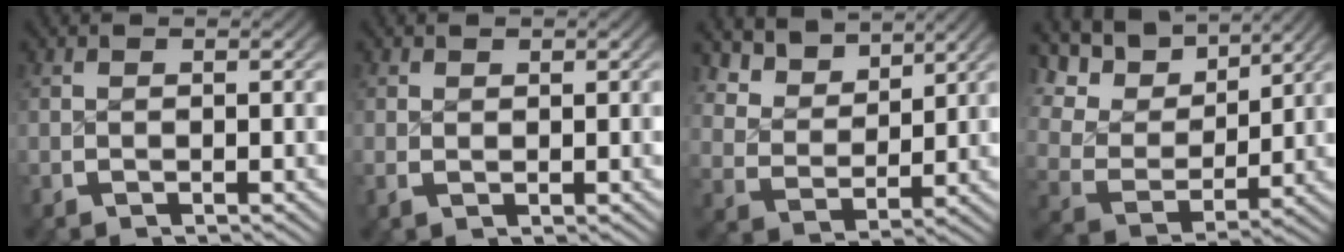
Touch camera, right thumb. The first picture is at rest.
{"total": 0.9, "force": [0.5, 0.6, 0.4], "torque": [-0.003, -0.006, 0.013]}
{"total": 5.0, "force": [3.3, 2.8, 2.6], "torque": [-0.055, -0.009, 0.065]}
{"total": 8.1, "force": [3.5, 5.1, 5.2], "torque": [-0.099, 0.000, 0.057]}